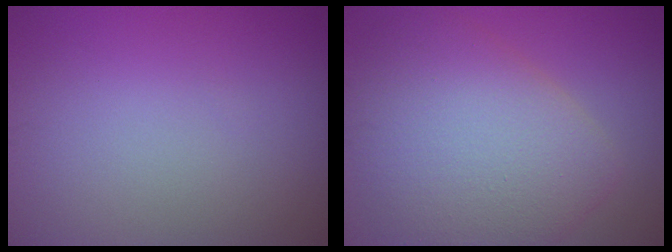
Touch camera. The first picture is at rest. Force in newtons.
{"total": 8.7, "press": 8.7, "slide": 0.3}